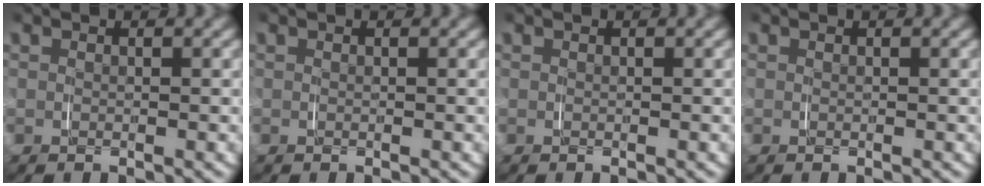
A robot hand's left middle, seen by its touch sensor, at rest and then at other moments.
{"total": 0.0}
{"total": 0.0}
{"total": 0.0}